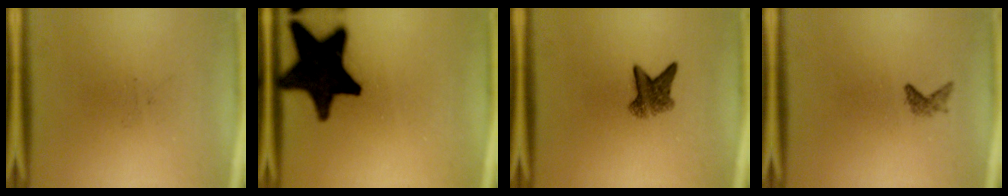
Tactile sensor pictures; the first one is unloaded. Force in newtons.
{"total": 19.3}
{"total": 4.2}
{"total": 1.1}